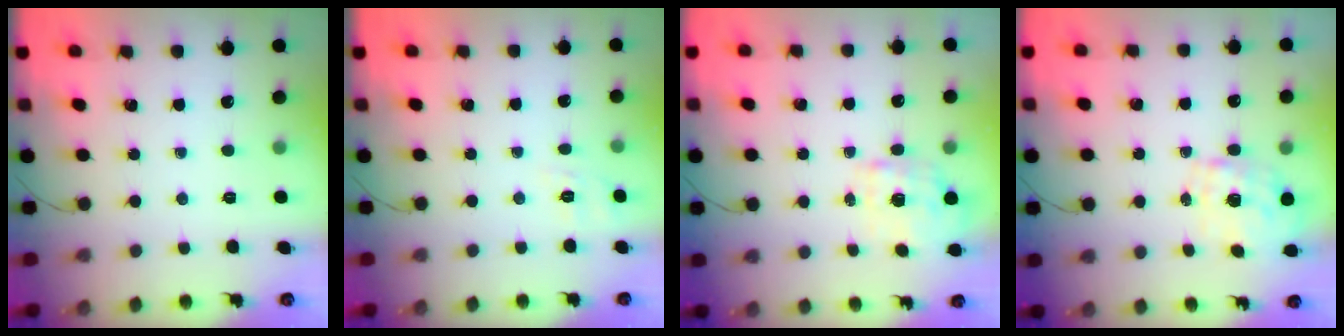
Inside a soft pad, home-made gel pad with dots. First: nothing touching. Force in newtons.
{"total": 5.8, "press": 5.5, "slide": 2.0}
{"total": 1.2, "press": 1.0, "slide": 0.7}
{"total": 1.6, "press": 1.4, "slide": 0.8}